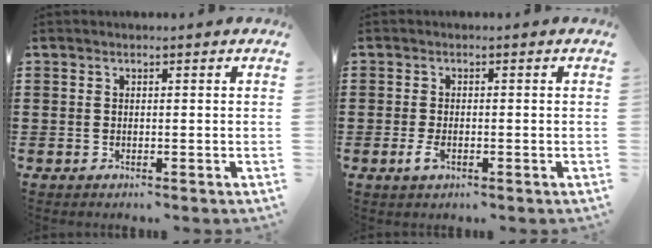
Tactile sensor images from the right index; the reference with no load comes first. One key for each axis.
{"total": 2.0, "fx": -0.7, "fy": 0.9, "fz": 1.6, "tx": -0.046, "ty": -0.005, "tz": -0.018}